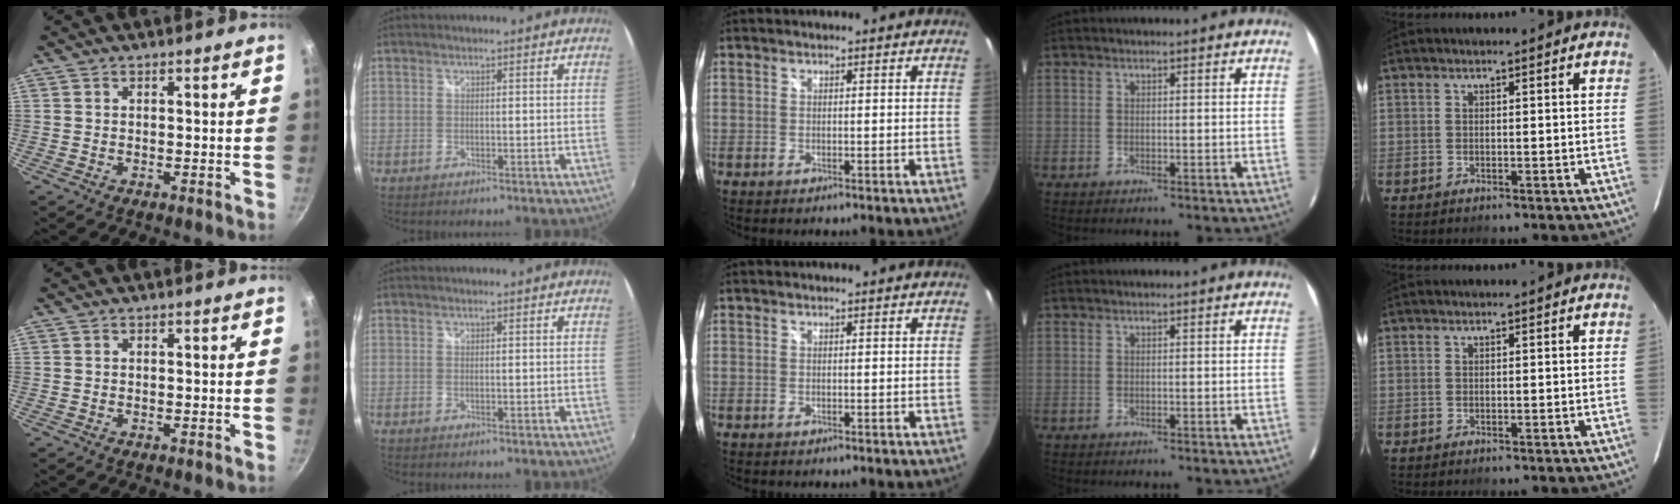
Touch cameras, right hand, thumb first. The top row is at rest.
{}